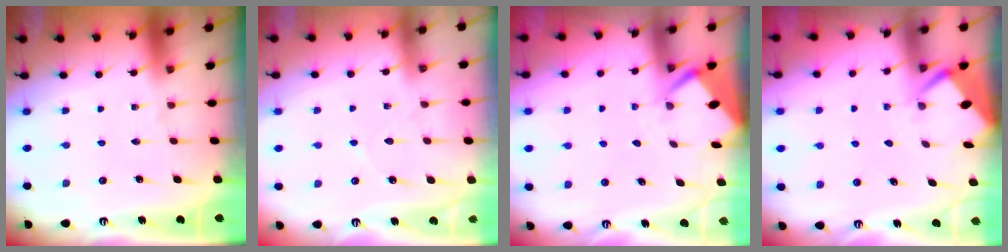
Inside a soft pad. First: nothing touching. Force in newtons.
{"total": 4.2, "press": 4.2, "slide": 0.5}
{"total": 2.7, "press": 2.7, "slide": 0.4}
{"total": 2.6, "press": 2.6, "slide": 0.3}